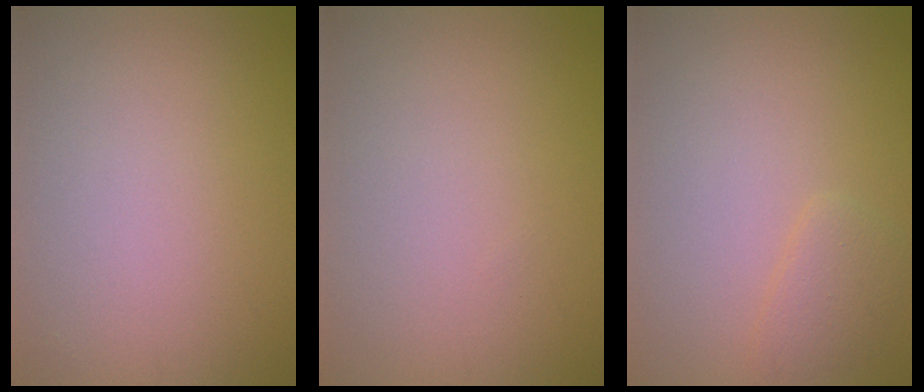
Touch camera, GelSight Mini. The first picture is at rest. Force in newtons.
{"total": 0.0}
{"total": 1.4, "press": 1.4, "slide": 0.2}